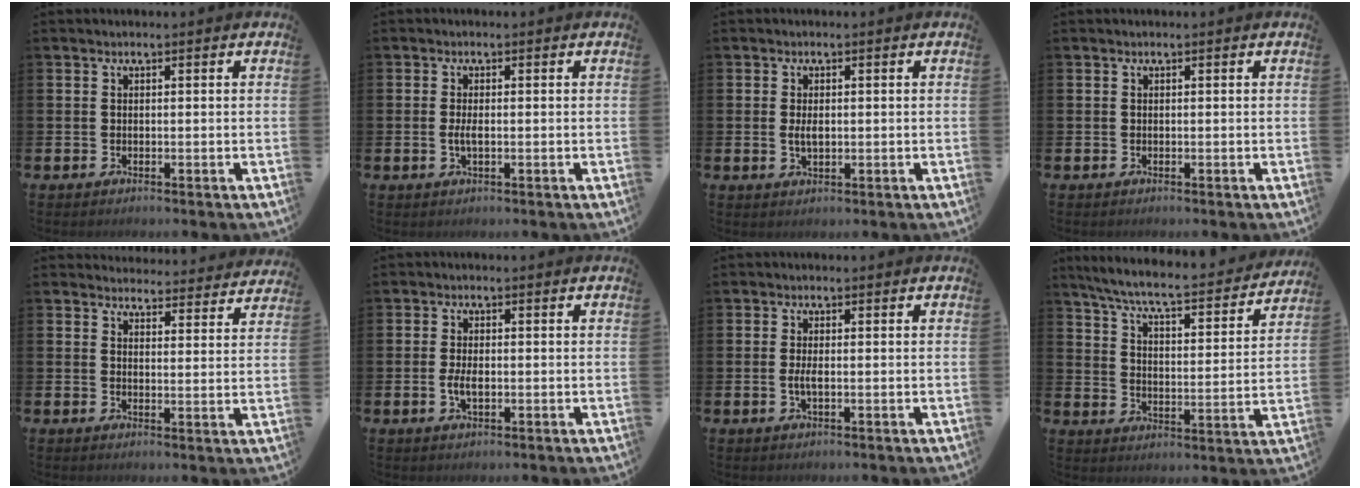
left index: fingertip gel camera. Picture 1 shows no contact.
{"total": 1.7, "force": [-0.2, 0.6, 1.5], "torque": [-0.023, -0.001, -0.006]}
{"total": 2.0, "force": [0.1, 1.0, 1.7], "torque": [-0.021, 0.000, -0.002]}
{"total": 0.0}
{"total": 4.0, "force": [3.9, 0.7, -0.1], "torque": [-0.001, -0.030, 0.069]}
{"total": 2.7, "force": [-0.4, 1.3, 2.3], "torque": [-0.046, -0.003, -0.011]}
{"total": 1.7, "force": [-0.2, 0.5, 1.6], "torque": [-0.023, -0.003, -0.006]}
{"total": 6.7, "force": [6.0, 0.5, 2.9], "torque": [-0.086, -0.045, 0.098]}